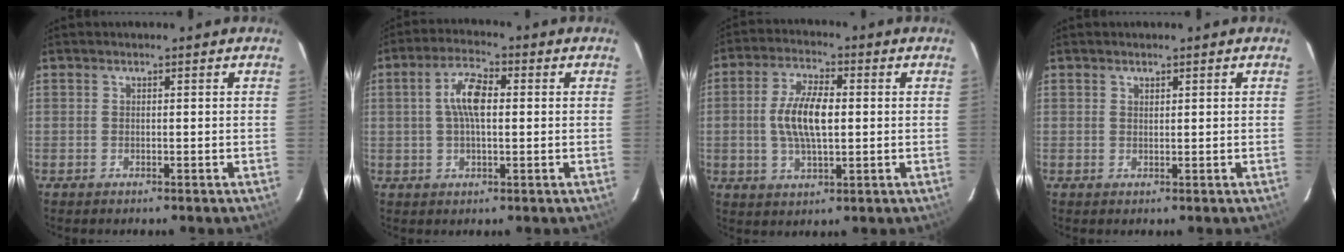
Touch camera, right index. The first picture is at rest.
{"total": 6.9, "force": [0.9, 2.7, 6.3], "torque": [-0.120, 0.015, 0.015]}
{"total": 9.4, "force": [0.2, 3.9, 8.5], "torque": [-0.167, 0.007, 0.004]}
{"total": 0.7, "force": [0.6, 0.4, 0.2], "torque": [-0.004, 0.001, 0.011]}